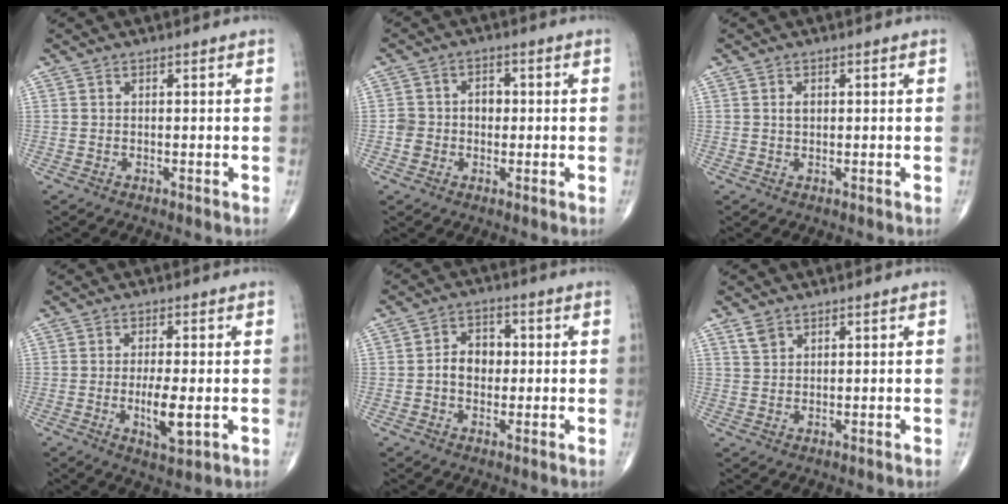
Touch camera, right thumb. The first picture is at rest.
{"total": 5.4, "force": [-0.4, 4.6, 2.7], "torque": [-0.026, 0.021, -0.011]}
{"total": 1.5, "force": [0.3, 1.0, 1.0], "torque": [-0.014, 0.001, 0.005]}
{"total": 6.5, "force": [-1.2, 2.1, 6.1], "torque": [-0.105, -0.013, -0.018]}
{"total": 6.0, "force": [-0.1, 4.6, 3.8], "torque": [-0.042, 0.017, -0.009]}
{"total": 2.4, "force": [1.7, 1.4, 0.9], "torque": [-0.010, -0.002, 0.035]}